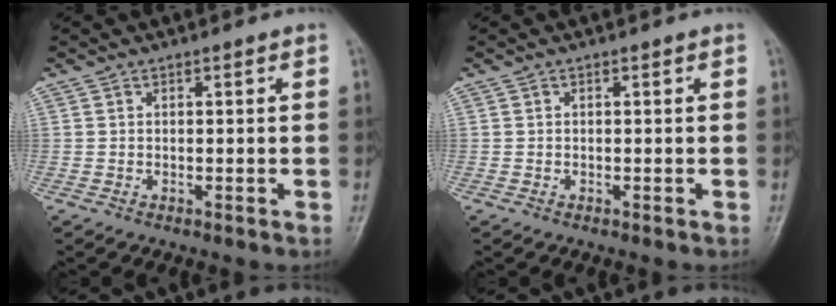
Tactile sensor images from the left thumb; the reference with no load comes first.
{"total": 0.0}